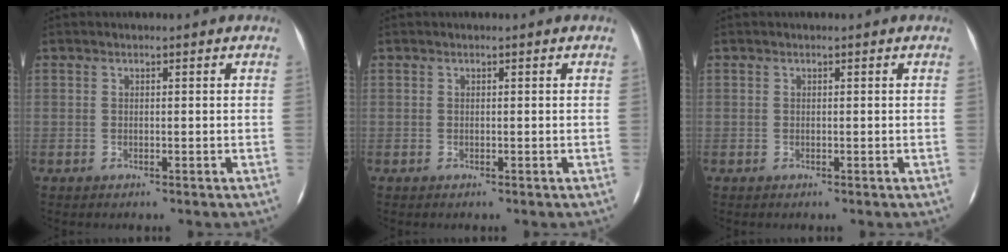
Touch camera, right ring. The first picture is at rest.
{"total": 0.0}
{"total": 0.0}